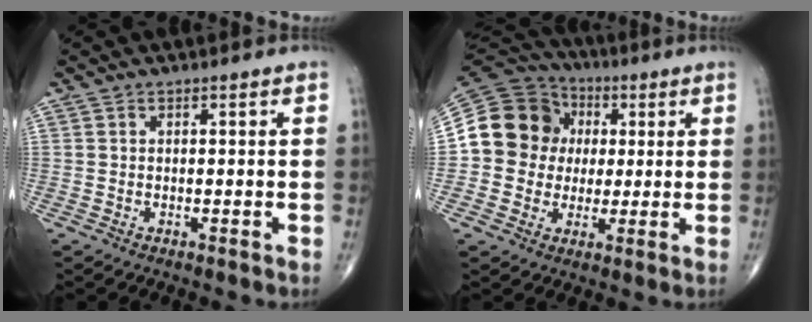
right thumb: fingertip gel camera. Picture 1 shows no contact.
{"total": 15.2, "force": [1.4, 13.9, 6.1], "torque": [-0.089, 0.031, 0.022]}